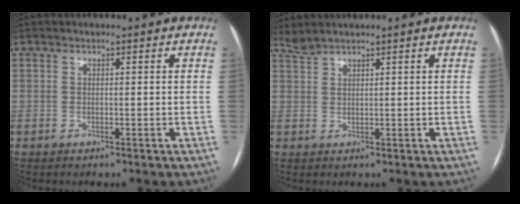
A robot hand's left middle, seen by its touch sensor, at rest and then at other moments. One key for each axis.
{"total": 1.8, "fx": 1.7, "fy": -0.2, "fz": 0.1, "tx": -0.008, "ty": 0.012, "tz": 0.043}